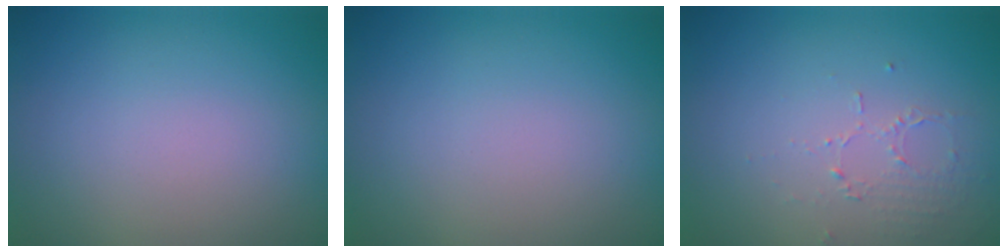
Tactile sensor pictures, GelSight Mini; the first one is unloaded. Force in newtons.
{"total": 0.0}
{"total": 1.3, "press": 0.6, "slide": 1.1}